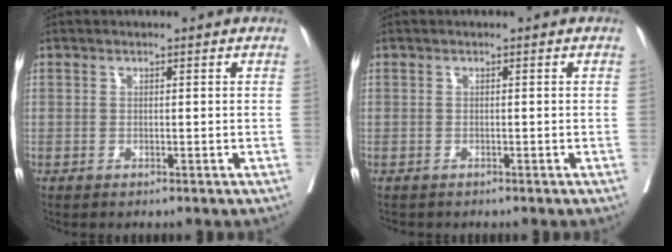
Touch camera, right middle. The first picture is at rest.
{"total": 1.0, "force": [-0.9, 0.4, 0.3], "torque": [-0.013, -0.002, -0.011]}